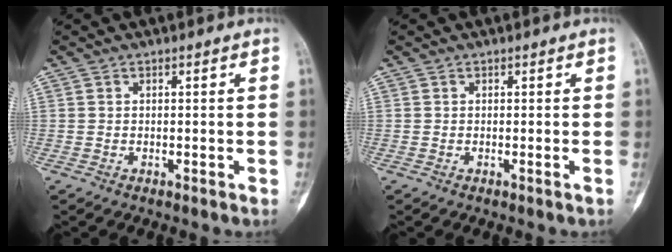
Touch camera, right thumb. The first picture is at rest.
{"total": 0.0}